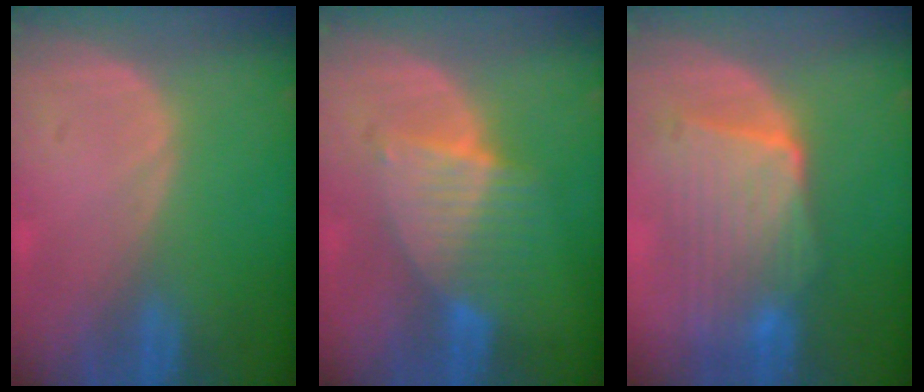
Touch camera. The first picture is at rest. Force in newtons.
{"total": 6.3, "press": 6.2, "slide": 1.0}
{"total": 9.2, "press": 8.7, "slide": 3.0}